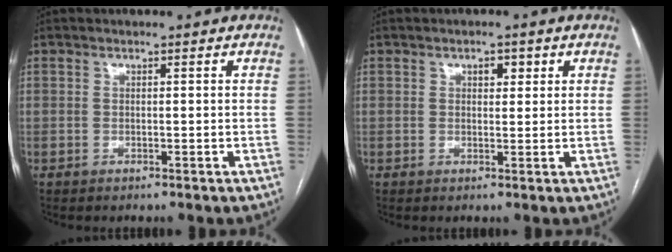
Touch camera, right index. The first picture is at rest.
{"total": 2.0, "force": [0.9, 1.2, 1.4], "torque": [-0.019, 0.004, 0.013]}